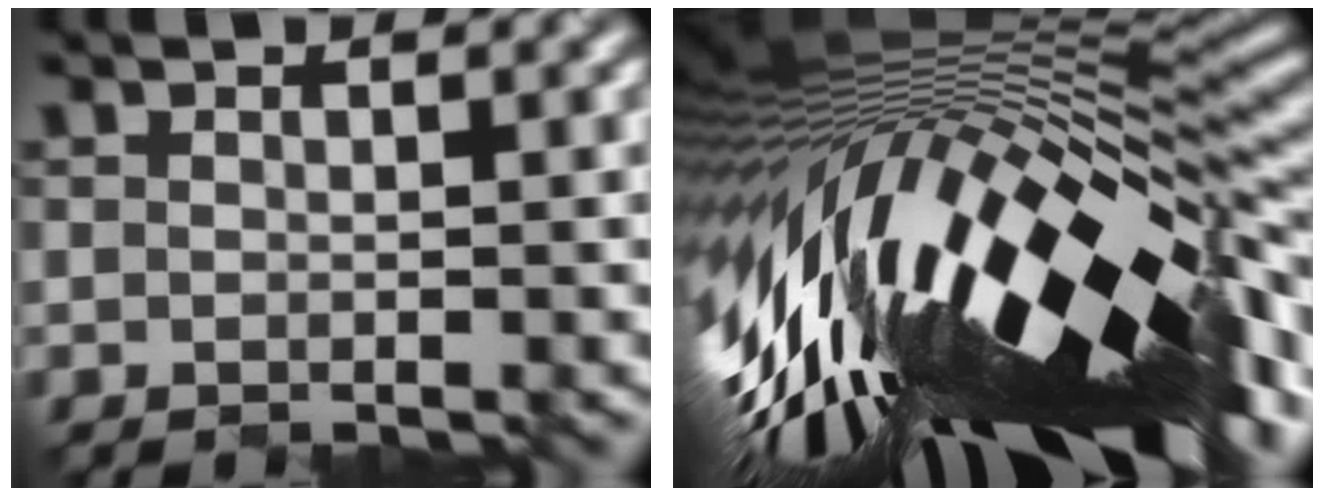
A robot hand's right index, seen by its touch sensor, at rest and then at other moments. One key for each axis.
{"total": 18.8, "fx": -3.1, "fy": 6.7, "fz": 17.2, "tx": -0.311, "ty": -0.034, "tz": -0.061}